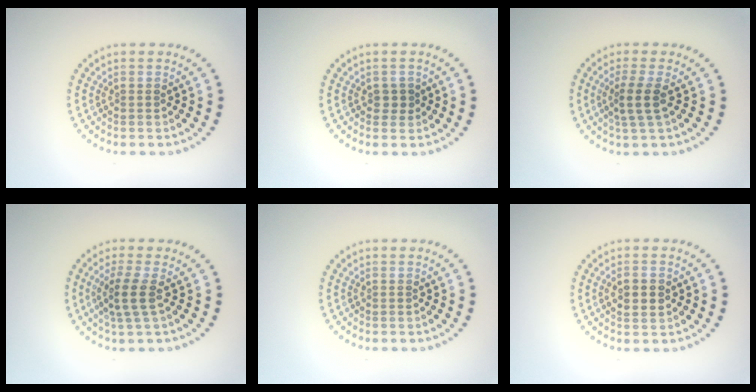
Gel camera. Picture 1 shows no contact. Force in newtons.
{"total": 1.2, "press": 1.1, "slide": 0.3}
{"total": 2.4, "press": 1.9, "slide": 1.6}
{"total": 2.5, "press": 1.9, "slide": 1.5}
{"total": 0.0}
{"total": 2.0, "press": 2.0, "slide": 0.2}